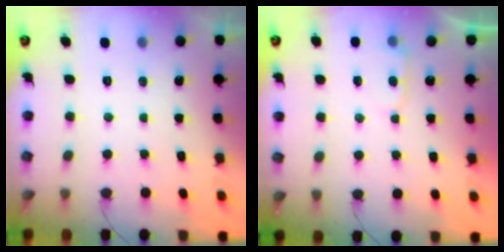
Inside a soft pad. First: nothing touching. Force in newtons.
{"total": 3.5, "press": 3.5, "slide": 0.3}